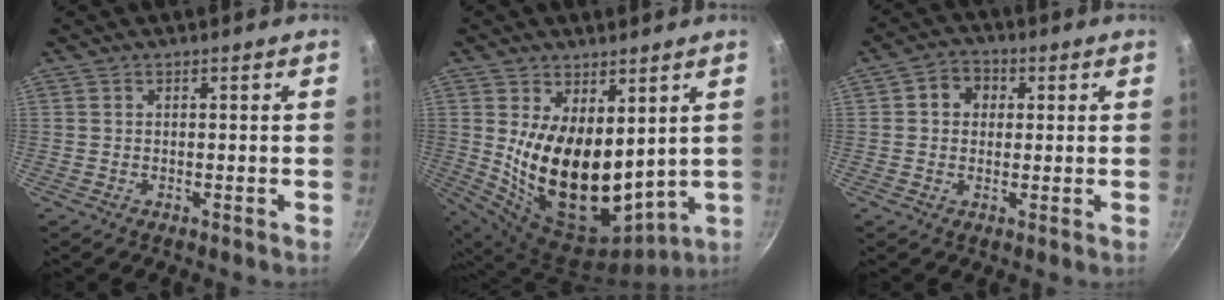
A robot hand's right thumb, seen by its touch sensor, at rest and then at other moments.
{"total": 19.1, "force": [3.7, 10.9, 15.2], "torque": [-0.240, -0.053, 0.092]}
{"total": 5.6, "force": [1.4, 4.7, 2.6], "torque": [-0.014, 0.005, 0.010]}